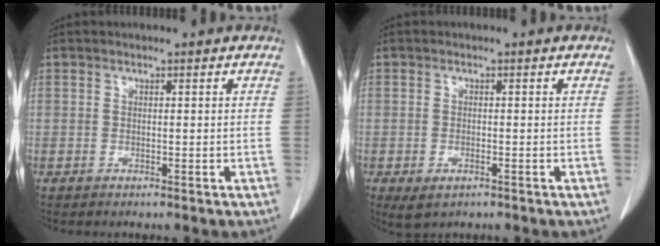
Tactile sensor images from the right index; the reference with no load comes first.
{"total": 3.0, "force": [-1.5, 1.5, 2.1], "torque": [-0.040, -0.006, -0.015]}